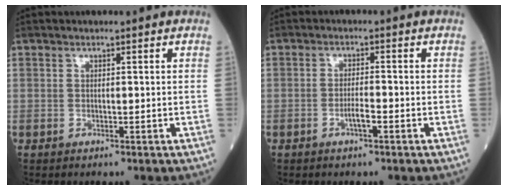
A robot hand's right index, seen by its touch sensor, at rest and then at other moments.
{"total": 2.2, "force": [-1.2, 0.2, 1.8], "torque": [-0.032, 0.001, -0.022]}